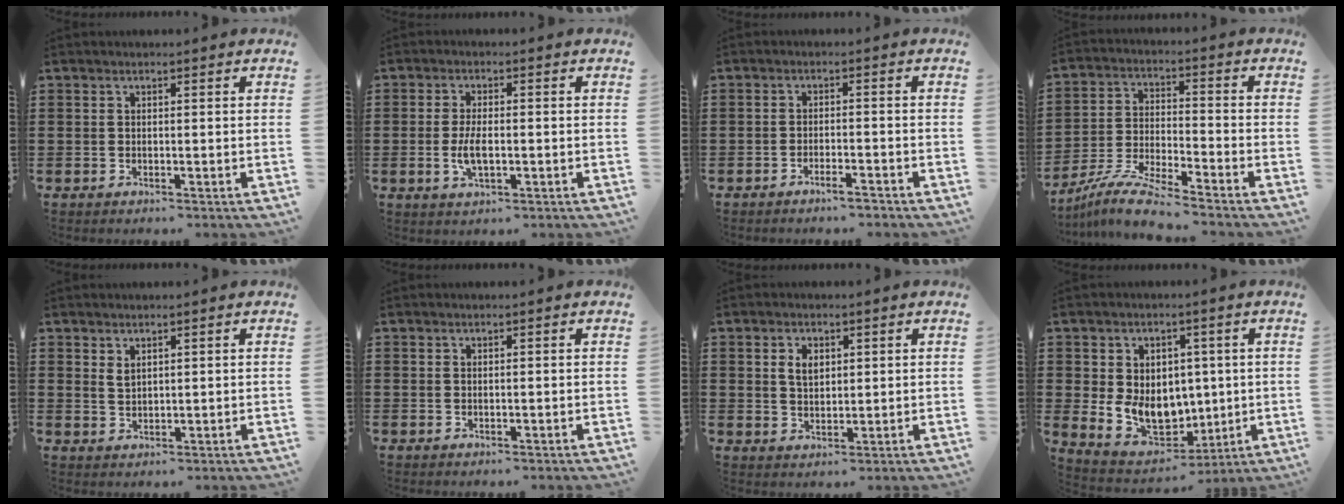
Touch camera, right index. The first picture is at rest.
{"total": 4.2, "force": [-0.7, 1.7, 3.8], "torque": [-0.080, -0.002, -0.016]}
{"total": 2.0, "force": [-1.8, 0.0, 0.8], "torque": [-0.015, 0.002, -0.035]}
{"total": 8.1, "force": [-7.6, -0.1, 2.9], "torque": [-0.063, 0.001, -0.151]}
{"total": 1.8, "force": [1.4, 1.0, 0.8], "torque": [-0.017, 0.002, 0.026]}
{"total": 0.0}
{"total": 2.9, "force": [1.0, 1.8, 2.0], "torque": [-0.044, 0.010, 0.016]}
{"total": 8.4, "force": [0.3, 7.1, 4.6], "torque": [-0.091, 0.002, 0.011]}